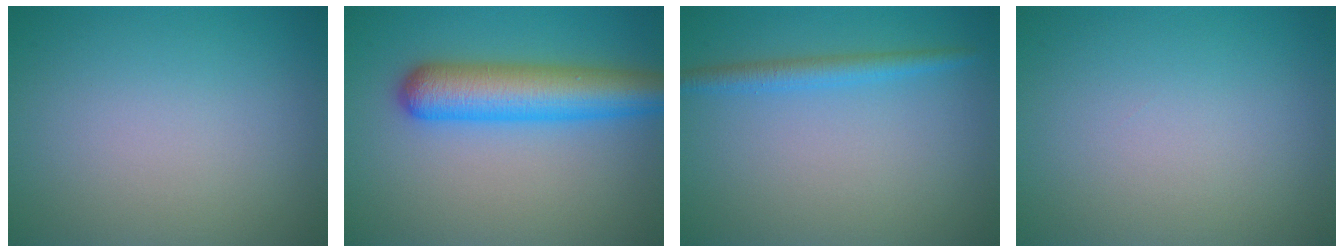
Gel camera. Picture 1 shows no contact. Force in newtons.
{"total": 6.9, "press": 6.9, "slide": 0.2}
{"total": 2.0, "press": 2.0, "slide": 0.2}
{"total": 0.0}